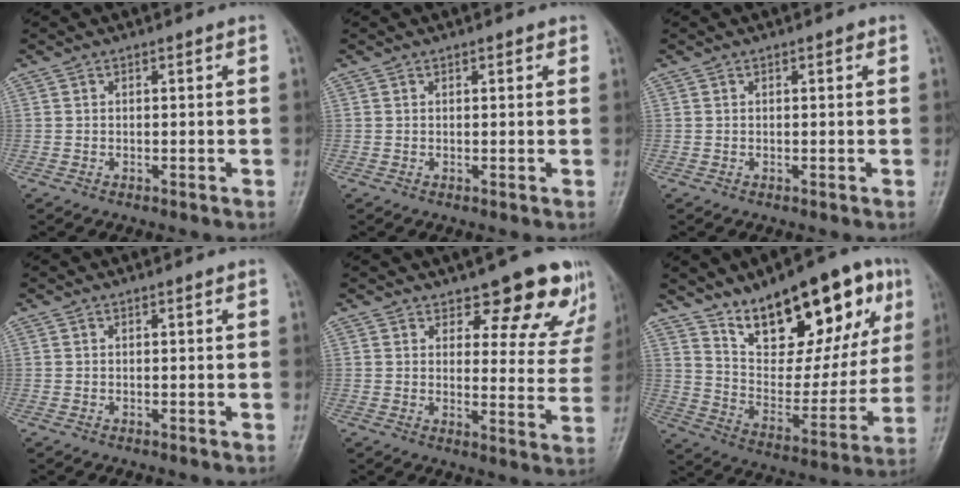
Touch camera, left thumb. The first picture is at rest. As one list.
[{"total": 1.2, "force": [0.7, 0.6, 0.7], "torque": [-0.003, -0.001, 0.006]}, {"total": 0.7, "force": [0.3, 0.3, 0.5], "torque": [-0.004, 0.000, 0.002]}, {"total": 0.0}, {"total": 13.5, "force": [10.2, 5.6, 6.8], "torque": [-0.023, -0.065, 0.109]}, {"total": 24.4, "force": [13.6, 10.6, 17.3], "torque": [-0.202, -0.042, 0.223]}]